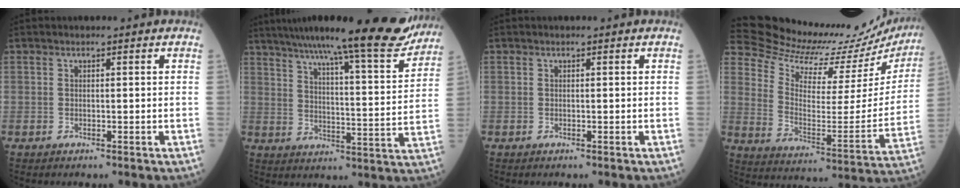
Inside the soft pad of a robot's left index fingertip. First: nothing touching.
{"total": 20.8, "force": [18.0, 1.1, 10.4], "torque": [-0.154, -0.023, 0.244]}
{"total": 0.0}
{"total": 22.8, "force": [22.1, 4.2, 4.1], "torque": [-0.080, -0.093, 0.291]}